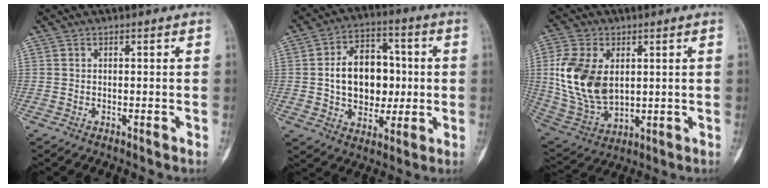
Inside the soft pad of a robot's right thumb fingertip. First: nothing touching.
{"total": 15.0, "force": [0.5, 10.7, 10.6], "torque": [-0.124, 0.020, 0.013]}
{"total": 15.9, "force": [2.4, 10.2, 12.0], "torque": [-0.228, -0.013, 0.058]}